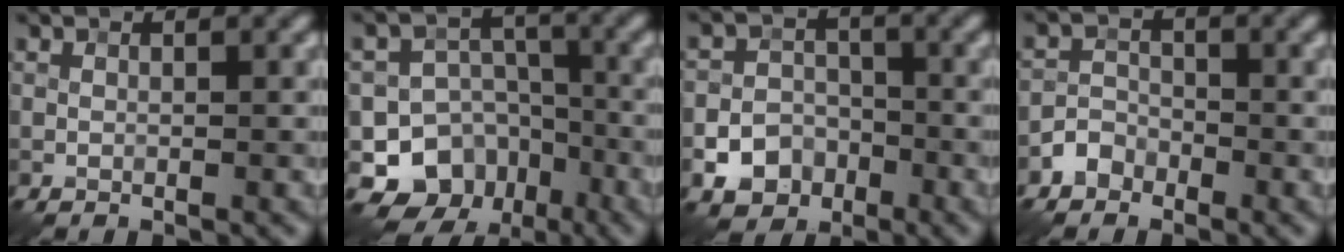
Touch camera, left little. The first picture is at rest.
{"total": 10.0, "force": [-5.7, 7.7, 2.6], "torque": [-0.027, 0.003, -0.097]}
{"total": 4.8, "force": [-2.5, 3.8, 1.6], "torque": [-0.002, -0.006, -0.050]}
{"total": 2.0, "force": [-1.4, 1.3, 0.3], "torque": [0.002, 0.013, -0.029]}